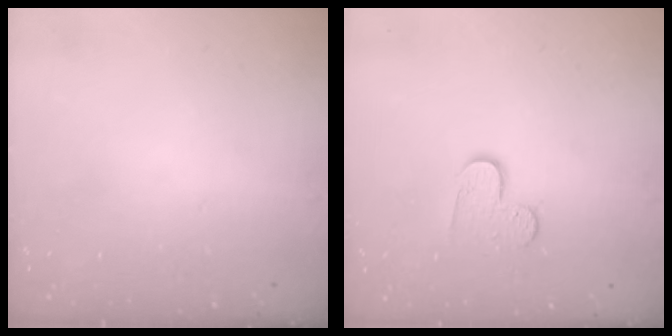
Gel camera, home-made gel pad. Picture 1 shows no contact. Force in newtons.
{"total": 7.1, "press": 7.1, "slide": 0.6}